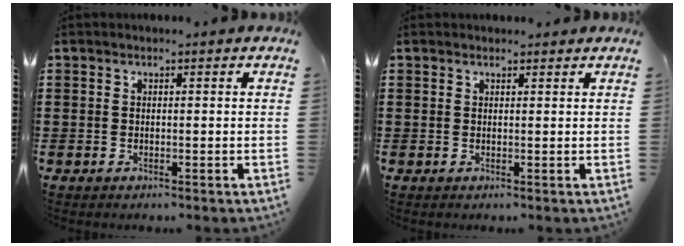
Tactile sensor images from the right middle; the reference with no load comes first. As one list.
[{"total": 0.7, "force": [0.7, 0.3, 0.0], "torque": [0.006, -0.002, 0.011]}]